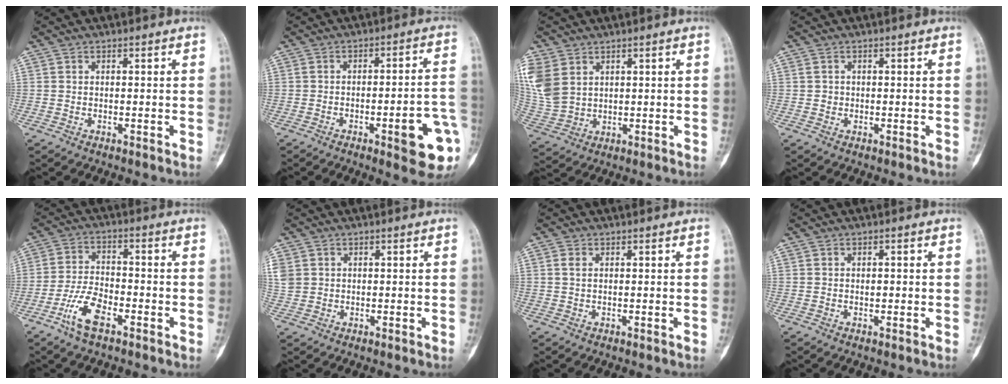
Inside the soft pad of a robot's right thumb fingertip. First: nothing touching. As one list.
[{"total": 12.5, "force": [-4.5, 2.7, 11.3], "torque": [-0.129, 0.025, -0.053]}, {"total": 11.7, "force": [4.4, 8.6, 6.5], "torque": [-0.164, -0.005, 0.105]}, {"total": 0.9, "force": [-0.1, 0.9, 0.2], "torque": [0.001, 0.003, -0.001]}, {"total": 8.1, "force": [-4.4, 3.5, 5.8], "torque": [-0.118, 0.021, -0.087]}, {"total": 5.2, "force": [1.4, 4.5, 2.2], "torque": [-0.060, 0.010, 0.039]}, {"total": 1.4, "force": [0.5, 0.9, 1.0], "torque": [-0.025, 0.002, 0.011]}, {"total": 1.0, "force": [0.1, 0.6, 0.8], "torque": [-0.012, 0.000, 0.001]}]